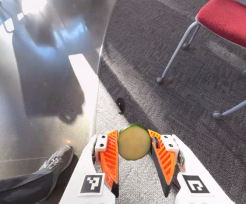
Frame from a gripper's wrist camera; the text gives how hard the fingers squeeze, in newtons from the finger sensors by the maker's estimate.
{"total": 8.6, "left": 8.7, "right": 8.4}